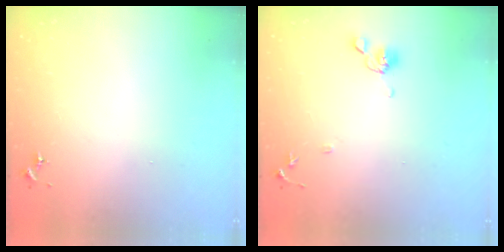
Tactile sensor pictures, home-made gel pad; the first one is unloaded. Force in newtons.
{"total": 8.3, "press": 8.2, "slide": 1.6}